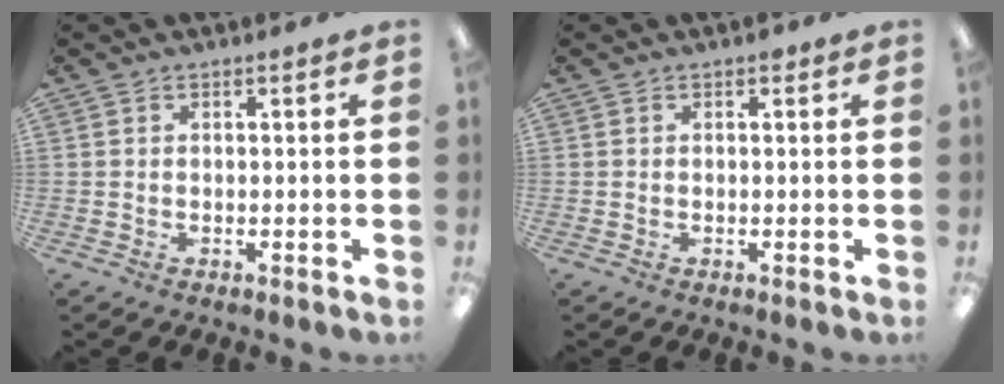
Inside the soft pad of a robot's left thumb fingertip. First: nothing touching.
{"total": 0.6, "force": [0.4, 0.4, 0.3], "torque": [-0.006, 0.004, 0.007]}